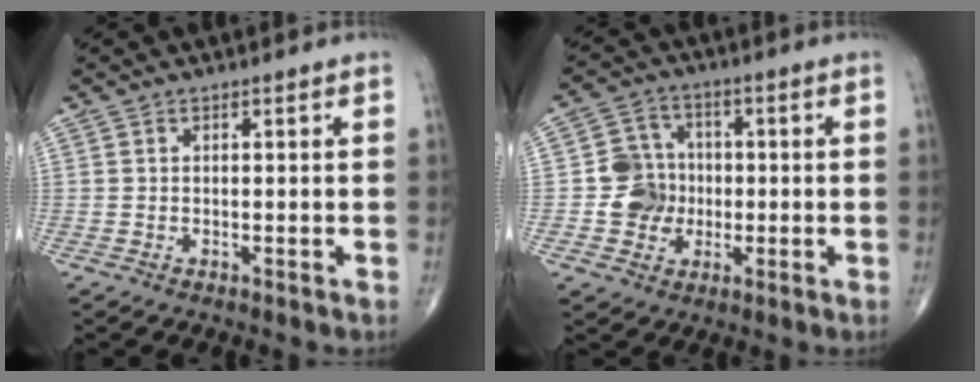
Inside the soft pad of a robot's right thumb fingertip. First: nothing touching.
{"total": 7.9, "force": [-1.0, 7.3, 2.7], "torque": [-0.010, 0.014, -0.021]}